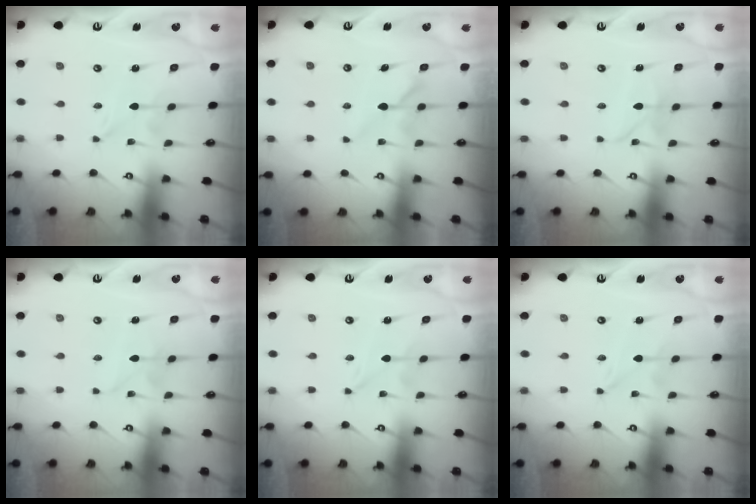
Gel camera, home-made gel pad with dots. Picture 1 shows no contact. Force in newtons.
{"total": 5.4, "press": 5.4, "slide": 0.5}
{"total": 4.7, "press": 4.7, "slide": 0.2}
{"total": 1.6, "press": 1.6, "slide": 0.1}
{"total": 0.0}
{"total": 0.0}